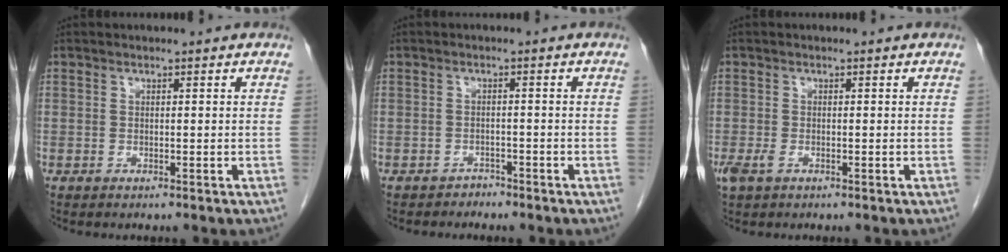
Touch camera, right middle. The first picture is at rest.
{"total": 1.5, "force": [-1.3, 0.7, -0.2], "torque": [-0.001, 0.002, -0.022]}
{"total": 2.2, "force": [-1.0, 1.1, 1.5], "torque": [-0.042, -0.003, -0.014]}